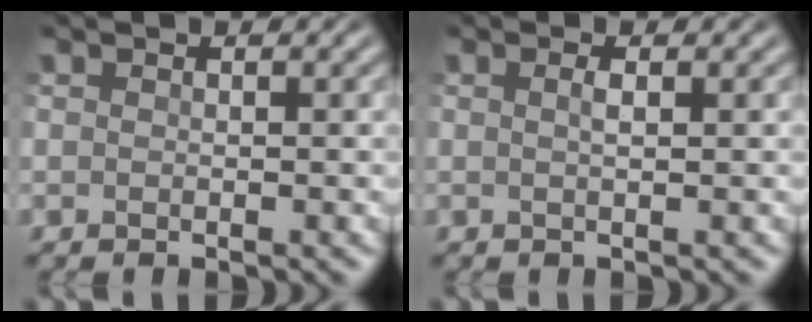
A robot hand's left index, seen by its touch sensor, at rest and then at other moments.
{"total": 1.0, "force": [0.0, 0.3, 0.9], "torque": [-0.014, 0.004, -0.003]}